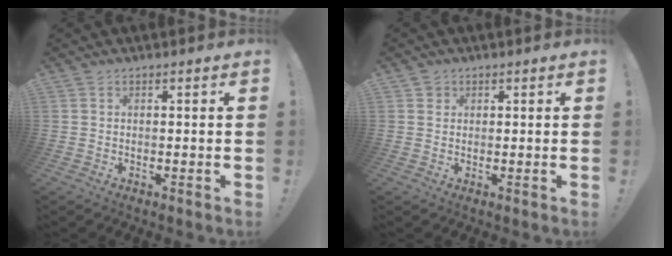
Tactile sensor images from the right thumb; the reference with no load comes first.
{"total": 1.6, "force": [0.8, 1.3, 0.2], "torque": [0.000, 0.001, 0.013]}